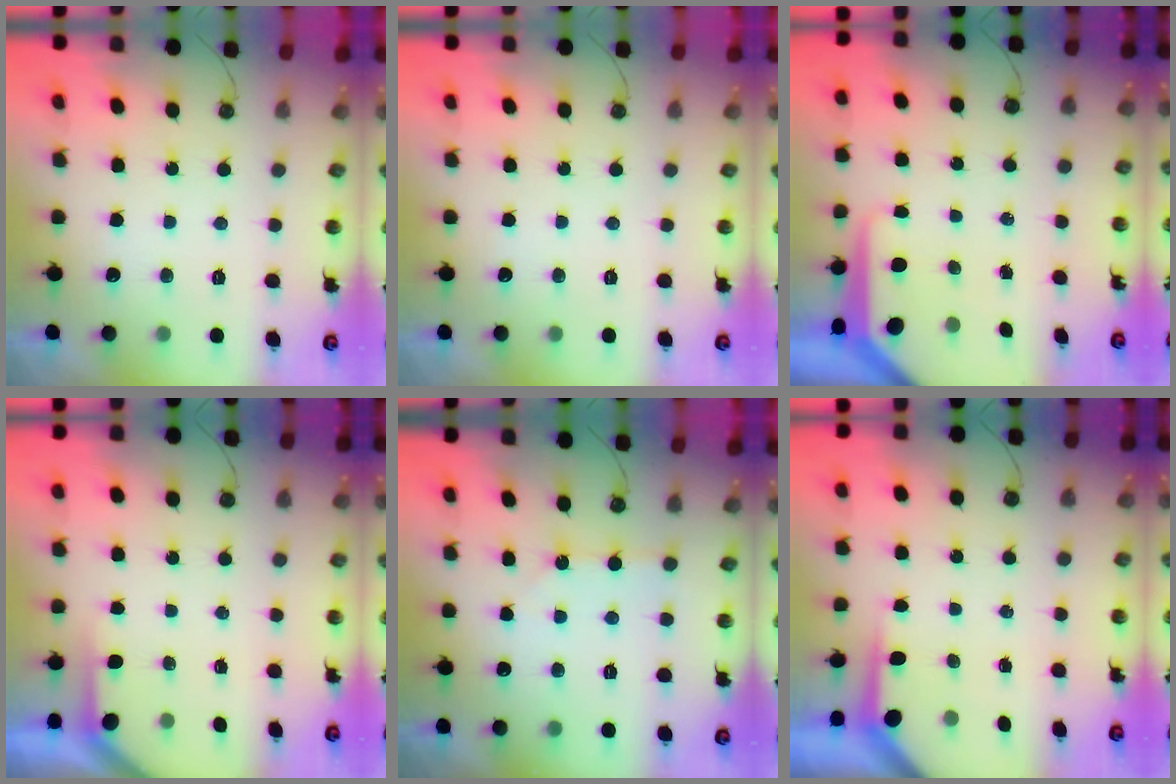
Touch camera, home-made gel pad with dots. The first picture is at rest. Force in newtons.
{"total": 0.0}
{"total": 9.8, "press": 9.8, "slide": 0.7}
{"total": 1.9, "press": 1.9, "slide": 0.2}
{"total": 2.1, "press": 2.1, "slide": 0.3}
{"total": 3.6, "press": 3.6, "slide": 0.3}